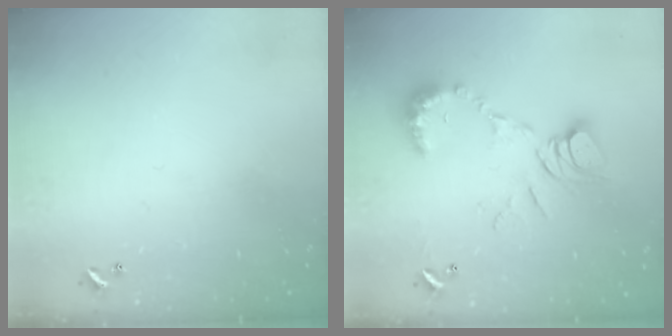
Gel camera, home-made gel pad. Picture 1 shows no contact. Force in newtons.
{"total": 11.6, "press": 11.5, "slide": 1.0}